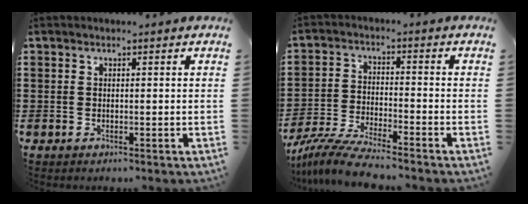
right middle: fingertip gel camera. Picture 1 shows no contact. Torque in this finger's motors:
{"motor_torque": [1.33, -0.81, 0.23, 0.12]}